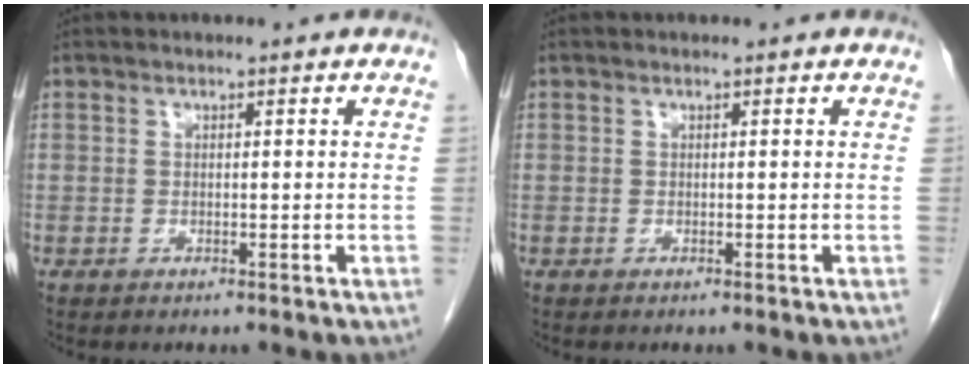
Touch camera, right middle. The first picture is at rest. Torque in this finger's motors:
{"motor_torque": [0.00, 0.00, 0.04, 0.00]}